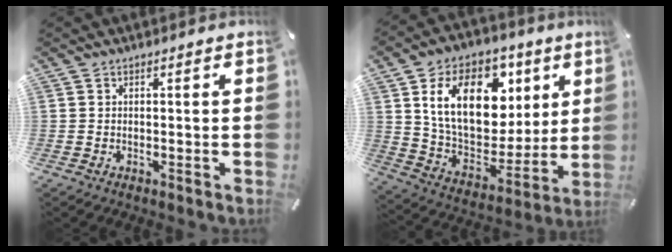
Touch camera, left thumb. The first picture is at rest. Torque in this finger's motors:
{"motor_torque": [2.43, 2.58, 1.73, -1.04, 0.63]}